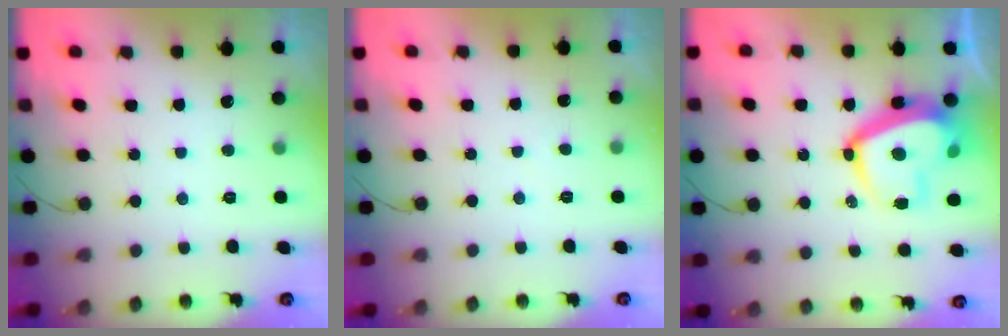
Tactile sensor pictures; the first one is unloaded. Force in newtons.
{"total": 0.8, "press": 0.7, "slide": 0.3}
{"total": 15.2, "press": 15.2, "slide": 1.4}